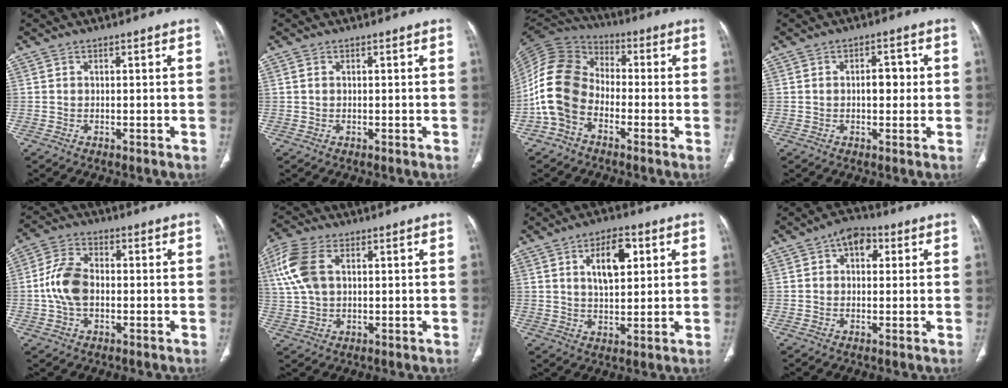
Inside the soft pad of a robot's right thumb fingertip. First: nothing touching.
{"total": 0.6, "force": [0.2, 0.4, 0.4], "torque": [-0.012, 0.002, 0.004]}
{"total": 13.4, "force": [-4.1, 9.6, 8.3], "torque": [-0.168, 0.049, -0.094]}
{"total": 4.0, "force": [0.1, 2.4, 3.2], "torque": [-0.032, 0.008, -0.001]}
{"total": 8.8, "force": [-0.7, 5.8, 6.6], "torque": [-0.131, 0.019, -0.019]}
{"total": 10.5, "force": [2.8, 6.3, 7.9], "torque": [-0.184, 0.012, 0.058]}
{"total": 9.2, "force": [3.1, 4.5, 7.4], "torque": [-0.092, -0.008, 0.052]}
{"total": 5.6, "force": [1.9, 3.8, 3.7], "torque": [-0.028, 0.012, 0.019]}